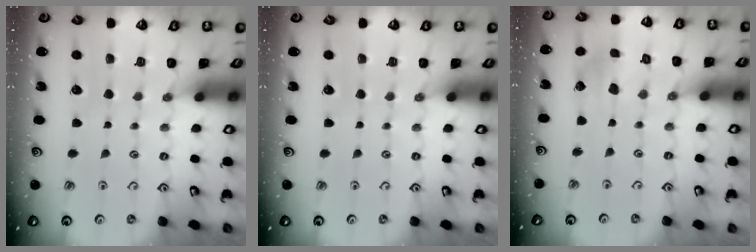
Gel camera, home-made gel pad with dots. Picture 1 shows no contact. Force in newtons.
{"total": 0.0}
{"total": 2.8, "press": 2.8, "slide": 0.4}